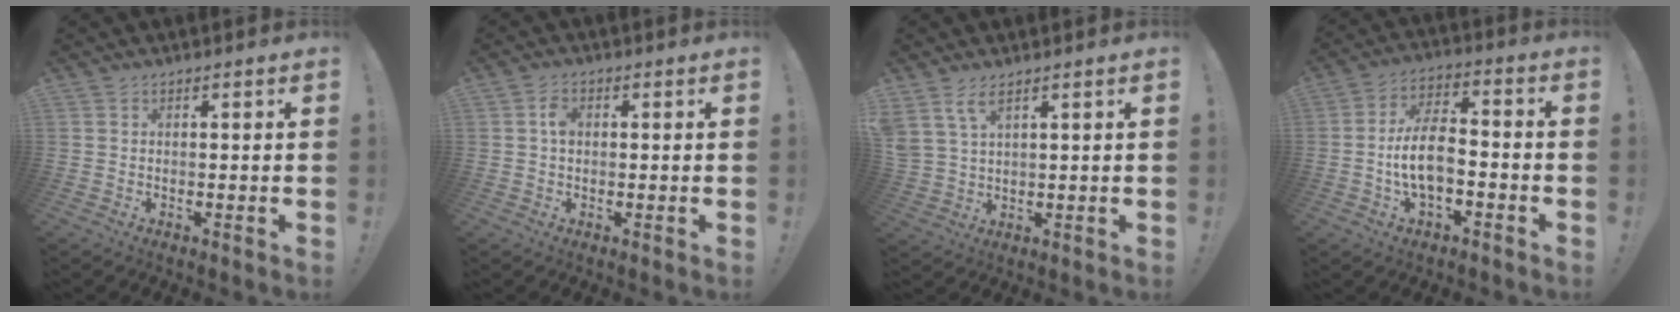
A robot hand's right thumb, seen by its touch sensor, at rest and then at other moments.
{"total": 3.2, "force": [0.3, 2.2, 2.3], "torque": [-0.028, 0.003, 0.002]}
{"total": 5.3, "force": [3.7, 1.7, 3.5], "torque": [-0.068, -0.015, 0.071]}
{"total": 13.4, "force": [-4.2, 7.5, 10.2], "torque": [-0.194, 0.026, -0.075]}